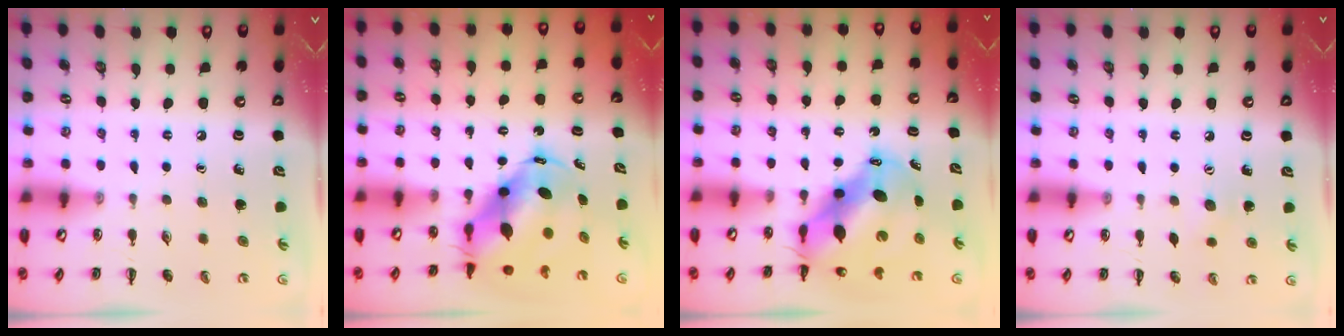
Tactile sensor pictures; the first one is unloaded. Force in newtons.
{"total": 8.9, "press": 8.6, "slide": 2.1}
{"total": 12.1, "press": 11.7, "slide": 3.1}
{"total": 5.8, "press": 5.6, "slide": 1.4}